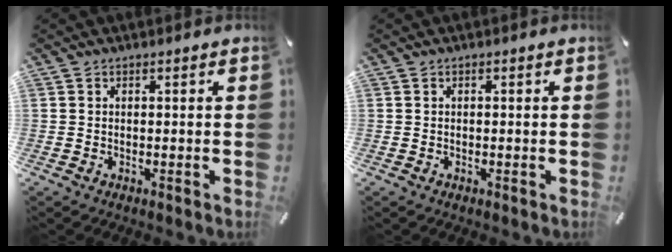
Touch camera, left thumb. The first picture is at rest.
{"total": 0.0}